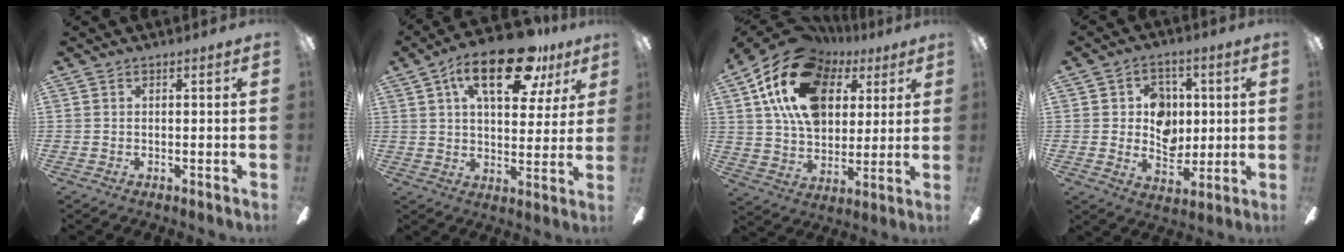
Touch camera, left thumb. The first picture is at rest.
{"total": 19.7, "force": [10.4, 8.6, 14.3], "torque": [-0.217, -0.027, 0.165]}
{"total": 21.7, "force": [9.1, 14.6, 13.2], "torque": [-0.249, -0.019, 0.167]}
{"total": 9.1, "force": [1.5, 7.7, 4.6], "torque": [-0.062, 0.004, 0.032]}